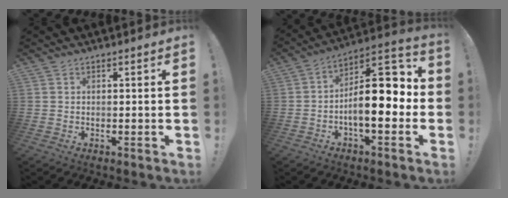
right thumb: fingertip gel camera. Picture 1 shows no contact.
{"total": 17.9, "force": [-1.0, 8.1, 15.9], "torque": [-0.241, 0.001, -0.016]}